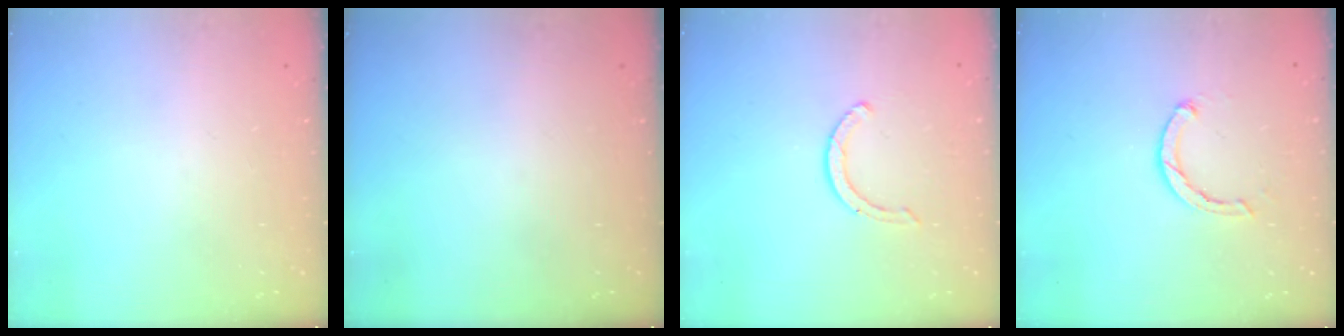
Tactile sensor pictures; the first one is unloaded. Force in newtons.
{"total": 0.0}
{"total": 2.9, "press": 2.9, "slide": 0.4}
{"total": 2.3, "press": 2.3, "slide": 0.3}